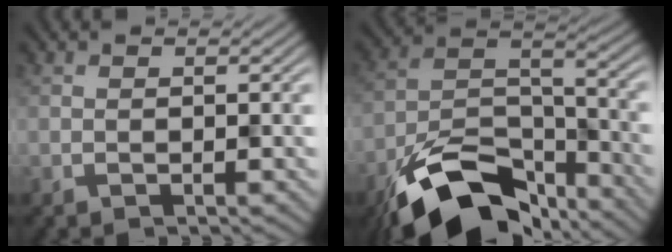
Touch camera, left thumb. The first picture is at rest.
{"total": 14.9, "force": [-10.8, 6.2, 8.1], "torque": [-0.173, -0.015, -0.186]}